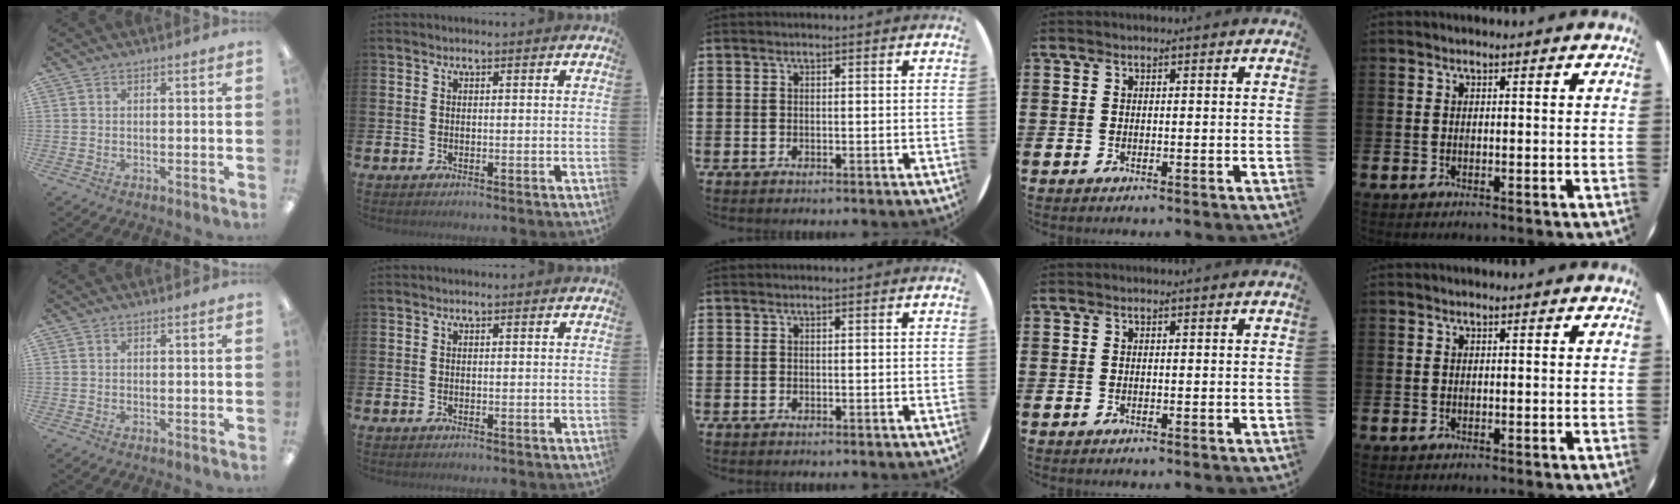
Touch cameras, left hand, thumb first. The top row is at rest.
{}